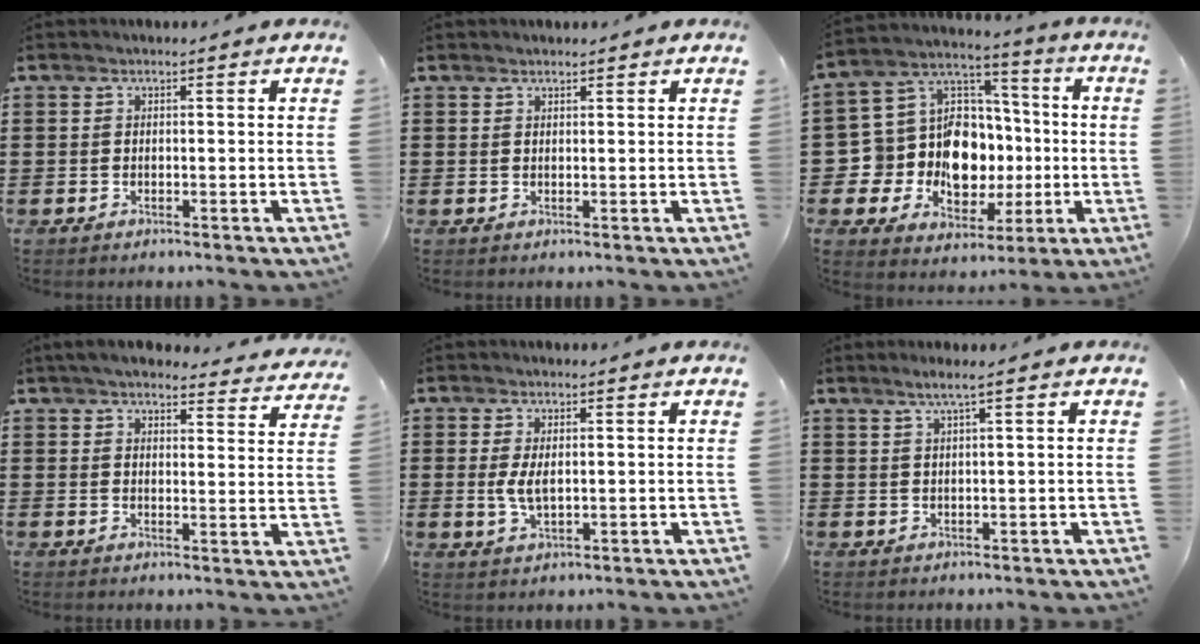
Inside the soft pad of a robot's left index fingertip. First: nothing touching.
{"total": 1.0, "force": [1.0, 0.2, 0.2], "torque": [-0.006, 0.000, 0.019]}
{"total": 13.9, "force": [-2.2, 12.3, 6.0], "torque": [-0.147, 0.000, -0.029]}
{"total": 4.5, "force": [4.3, 0.6, 1.4], "torque": [-0.045, -0.020, 0.075]}
{"total": 3.6, "force": [0.4, 1.6, 3.2], "torque": [-0.080, -0.002, 0.001]}
{"total": 2.2, "force": [1.3, -0.2, 1.8], "torque": [-0.037, -0.002, 0.022]}